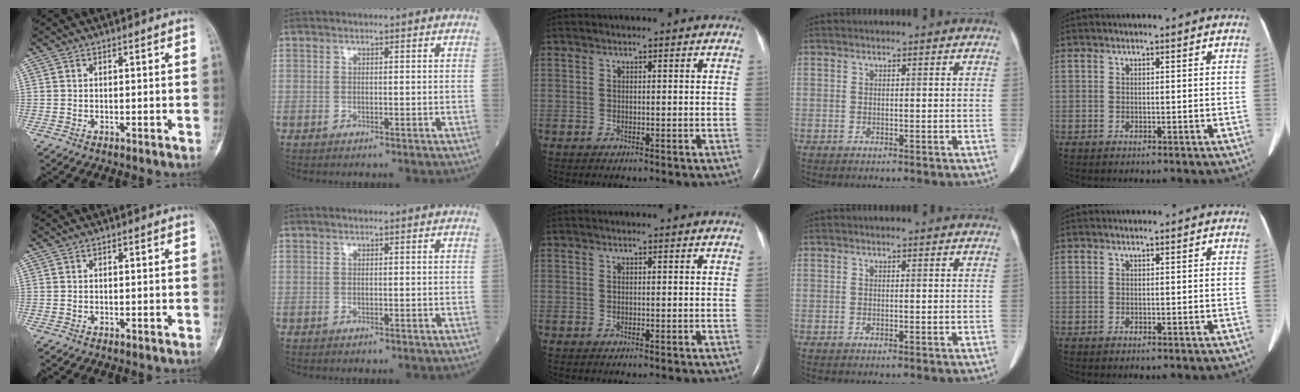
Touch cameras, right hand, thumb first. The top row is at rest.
{}